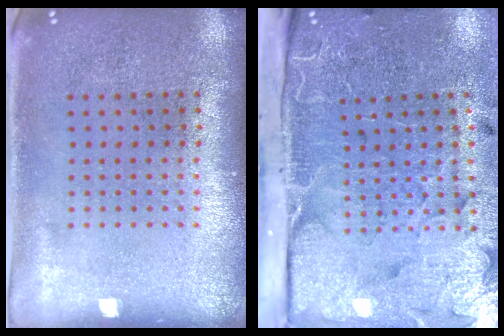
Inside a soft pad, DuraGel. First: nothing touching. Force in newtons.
{"total": 5.1, "press": 3.9, "slide": 3.3}